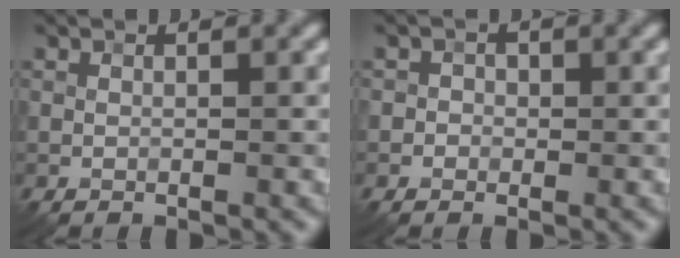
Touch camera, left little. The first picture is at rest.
{"total": 1.1, "force": [-0.1, 1.0, 0.3], "torque": [0.008, -0.002, -0.005]}